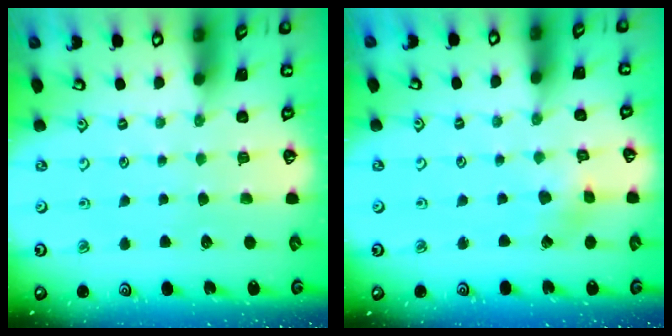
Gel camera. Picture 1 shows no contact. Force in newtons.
{"total": 2.7, "press": 2.7, "slide": 0.3}